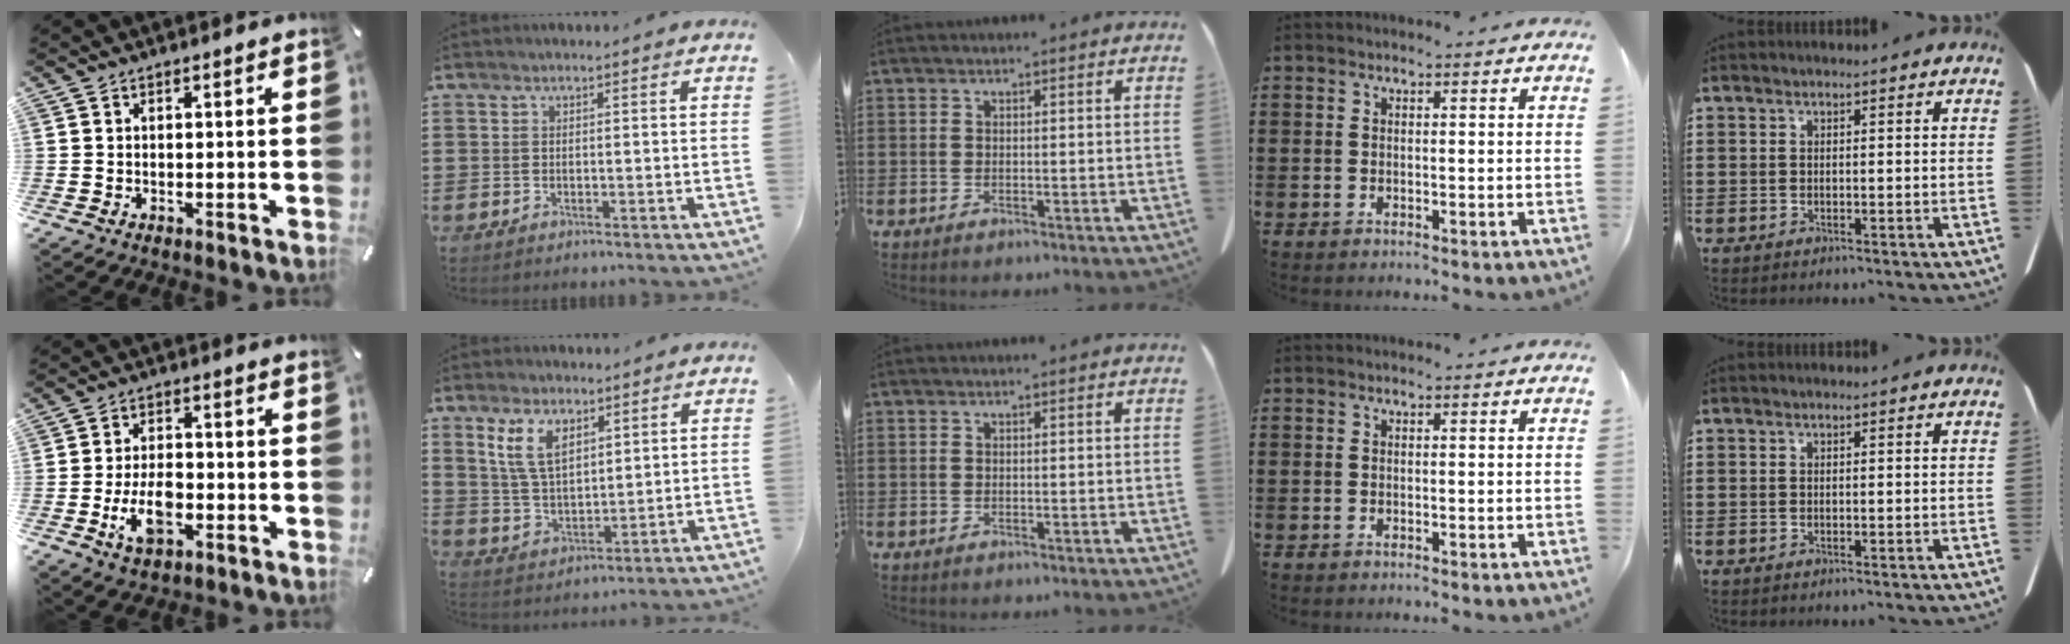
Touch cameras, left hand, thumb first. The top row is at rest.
{"thumb": {"total": 8.9, "force": [-2.8, 5.0, 6.8], "torque": [-0.141, 0.010, -0.049]}, "index": {"total": 7.7, "force": [4.4, 4.1, 4.7], "torque": [-0.101, 0.007, 0.081]}}